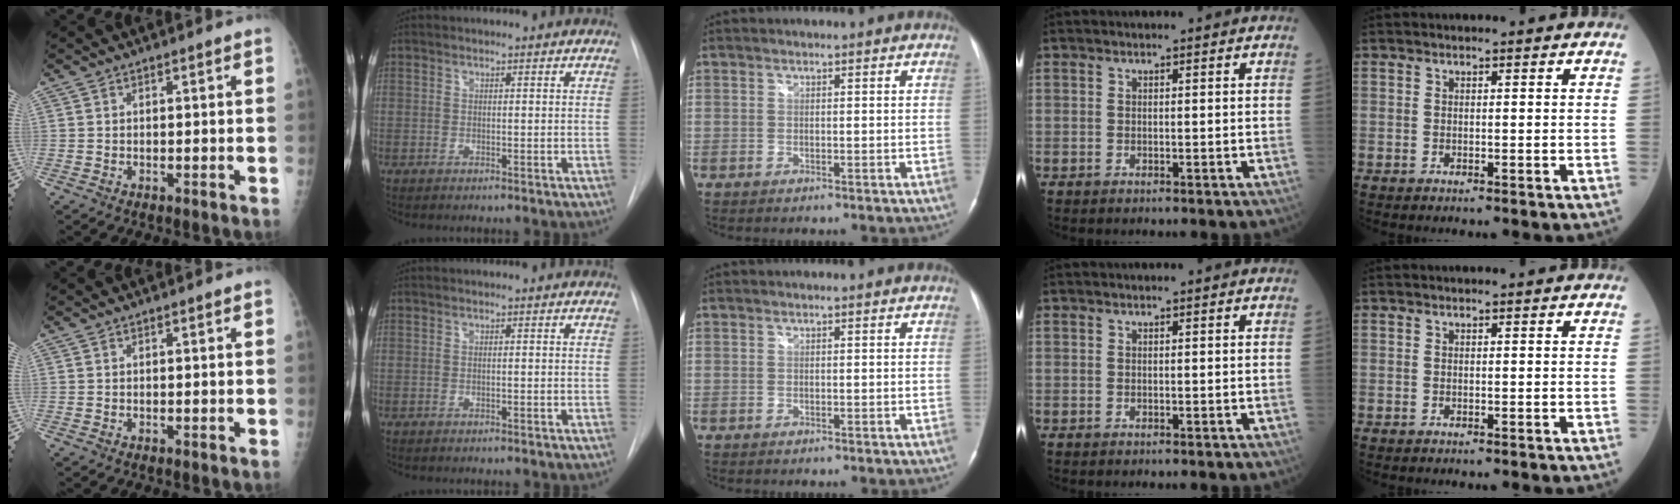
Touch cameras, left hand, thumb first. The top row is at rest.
{}